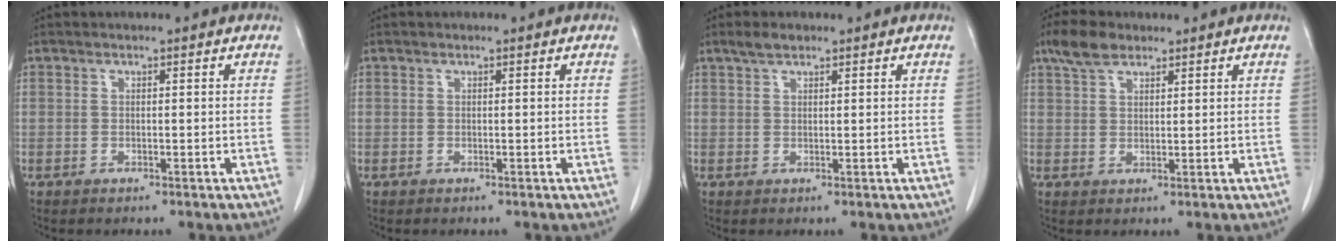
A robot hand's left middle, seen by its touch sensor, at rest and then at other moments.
{"total": 0.0}
{"total": 2.1, "force": [1.6, 0.8, 1.1], "torque": [-0.027, 0.009, 0.032]}
{"total": 4.8, "force": [3.4, 2.1, 2.5], "torque": [-0.059, 0.015, 0.069]}